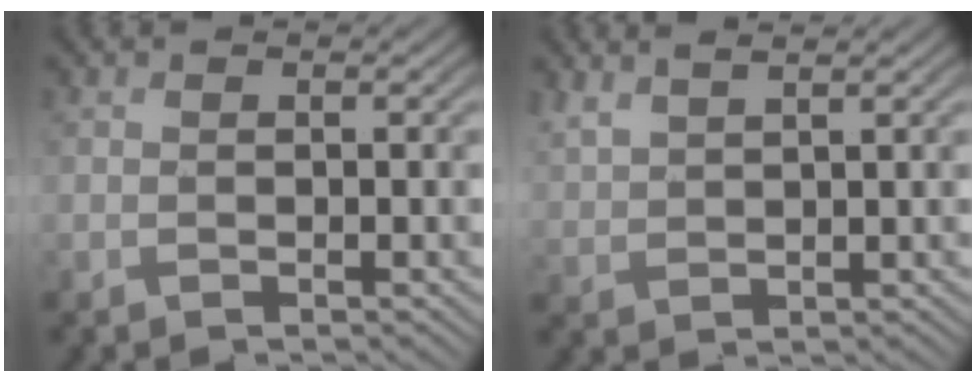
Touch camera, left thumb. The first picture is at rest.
{"total": 3.3, "force": [2.8, 0.7, 1.7], "torque": [-0.045, 0.008, 0.062]}